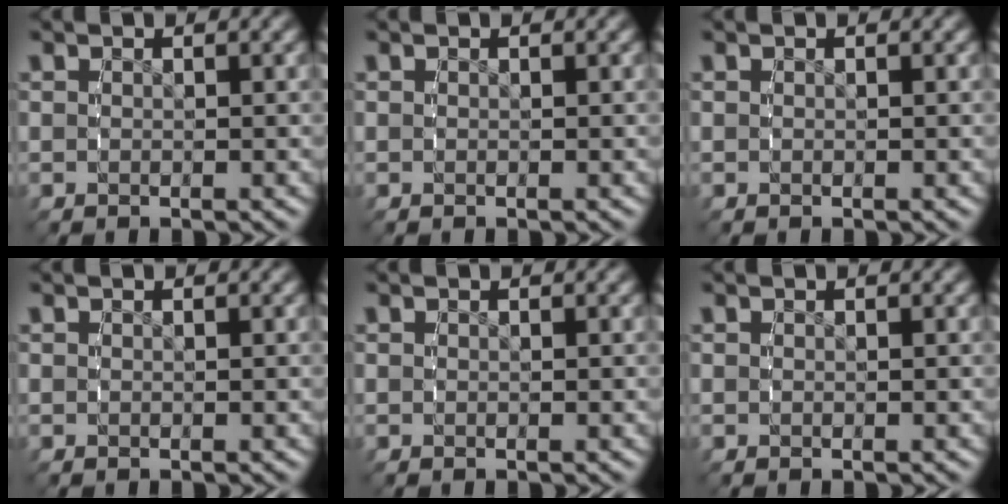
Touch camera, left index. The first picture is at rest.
{"total": 0.0}
{"total": 0.0}
{"total": 0.0}
{"total": 0.0}
{"total": 0.0}